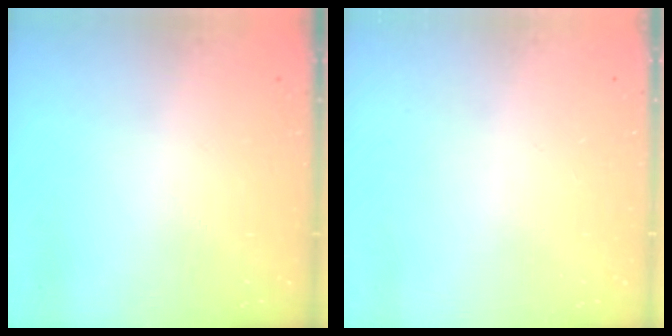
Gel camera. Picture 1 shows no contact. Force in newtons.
{"total": 0.0}